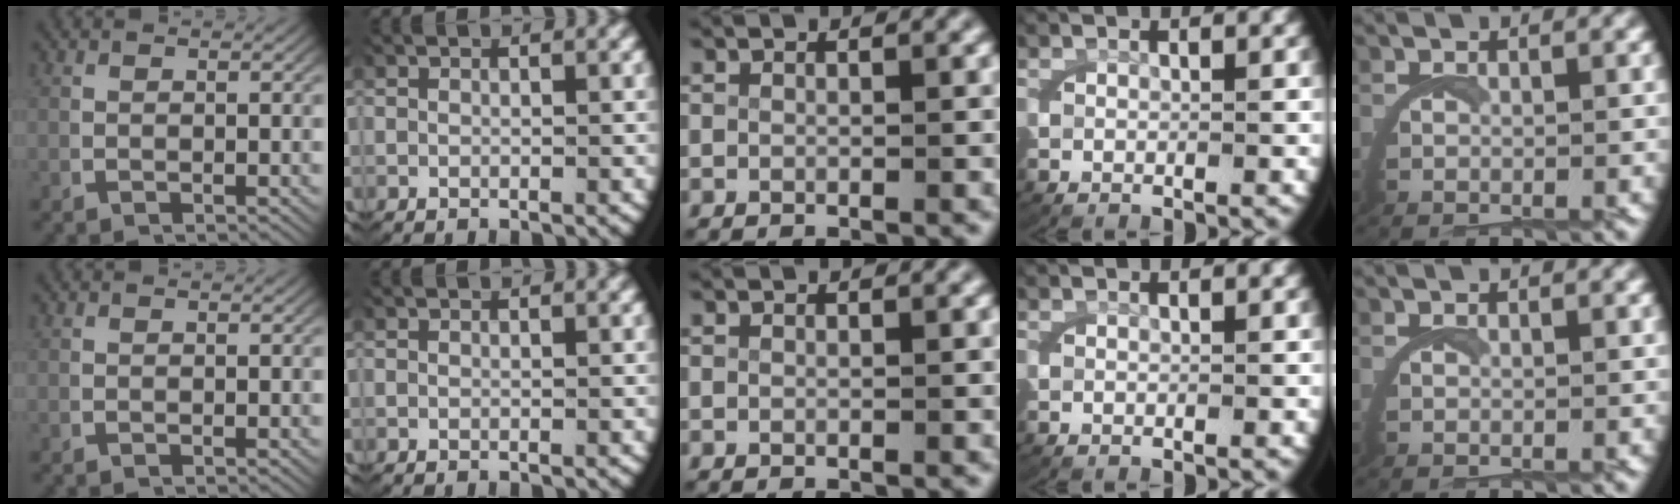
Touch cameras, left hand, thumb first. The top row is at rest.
{}